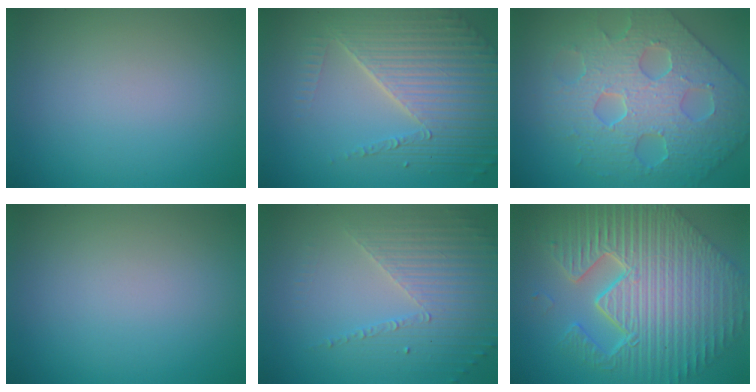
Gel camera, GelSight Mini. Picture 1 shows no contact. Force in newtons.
{"total": 7.2, "press": 5.2, "slide": 5.0}
{"total": 6.9, "press": 6.1, "slide": 3.3}
{"total": 0.0}
{"total": 3.7, "press": 3.4, "slide": 1.6}
{"total": 12.5, "press": 8.0, "slide": 9.6}